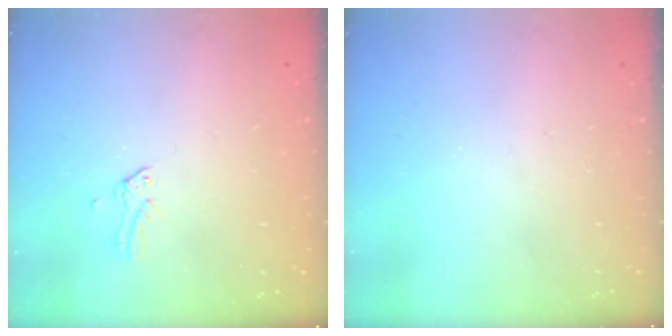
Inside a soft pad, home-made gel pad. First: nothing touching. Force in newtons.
{"total": 0.0}